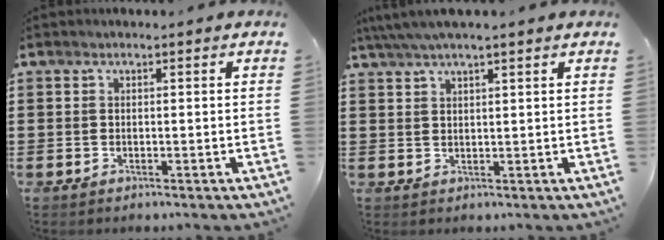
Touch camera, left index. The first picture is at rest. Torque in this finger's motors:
{"motor_torque": [1.68, -0.46, 0.67, 0.21]}